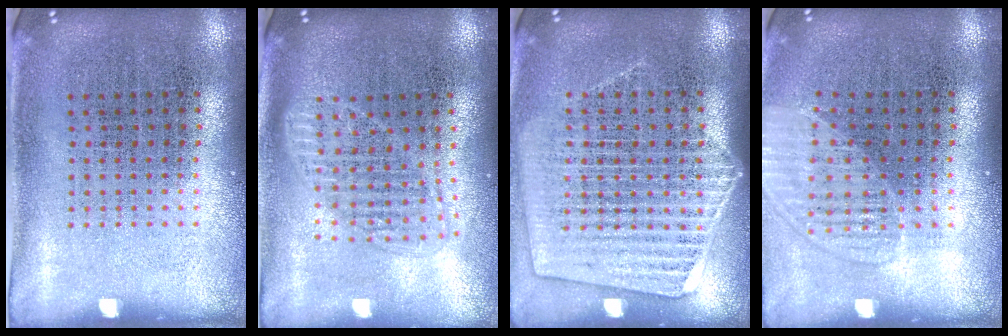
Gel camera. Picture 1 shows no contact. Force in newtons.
{"total": 1.5, "press": 1.3, "slide": 0.8}
{"total": 1.7, "press": 1.6, "slide": 0.7}
{"total": 1.3, "press": 1.3, "slide": 0.2}